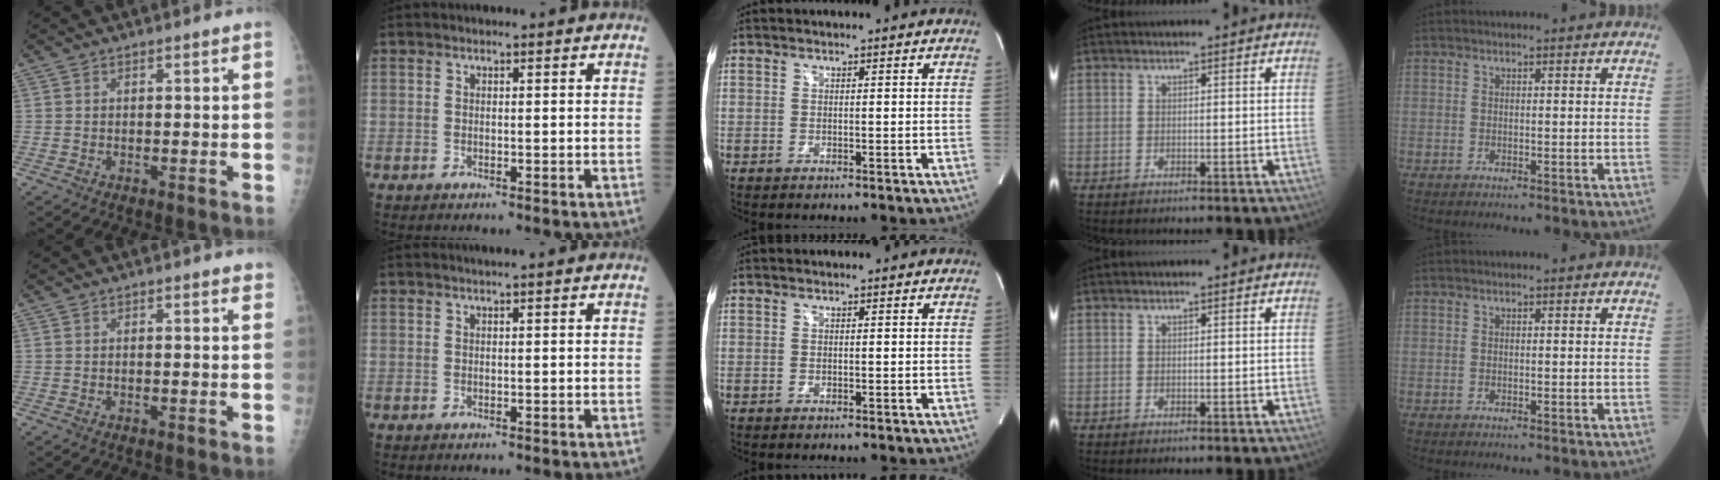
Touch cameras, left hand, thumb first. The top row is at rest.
{"thumb": {"total": 1.0, "force": [0.8, 0.3, 0.5], "torque": [-0.002, 0.000, 0.007]}, "index": {"total": 0.6, "force": [0.4, -0.2, 0.4], "torque": [-0.013, -0.002, 0.012]}}